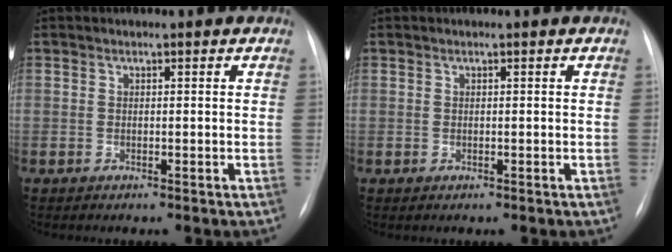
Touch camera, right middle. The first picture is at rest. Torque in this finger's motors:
{"motor_torque": [-0.18, 0.00, -0.07, 0.00]}